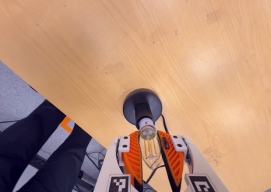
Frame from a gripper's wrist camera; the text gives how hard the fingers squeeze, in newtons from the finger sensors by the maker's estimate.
{"total": 13.7, "left": 13.3, "right": 14.1}